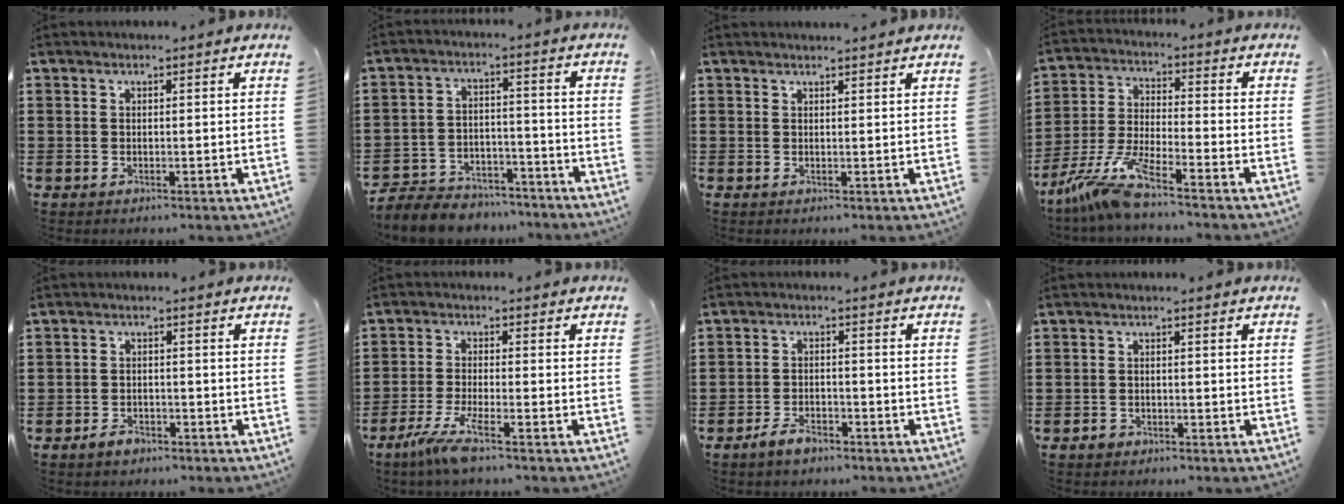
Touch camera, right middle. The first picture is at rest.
{"total": 6.0, "force": [-5.8, 1.6, 0.2], "torque": [-0.009, 0.015, -0.119]}
{"total": 1.0, "force": [1.0, -0.1, 0.2], "torque": [0.003, -0.005, 0.017]}
{"total": 8.2, "force": [-7.0, 0.0, 4.3], "torque": [-0.113, -0.017, -0.145]}
{"total": 2.2, "force": [-1.8, 1.1, 0.5], "torque": [-0.013, 0.002, -0.037]}
{"total": 5.2, "force": [-3.5, 0.0, 3.9], "torque": [-0.091, -0.018, -0.068]}
{"total": 3.2, "force": [-2.6, 1.3, 1.4], "torque": [-0.031, 0.005, -0.053]}
{"total": 1.5, "force": [-1.1, 0.8, 0.4], "torque": [-0.011, 0.001, -0.024]}